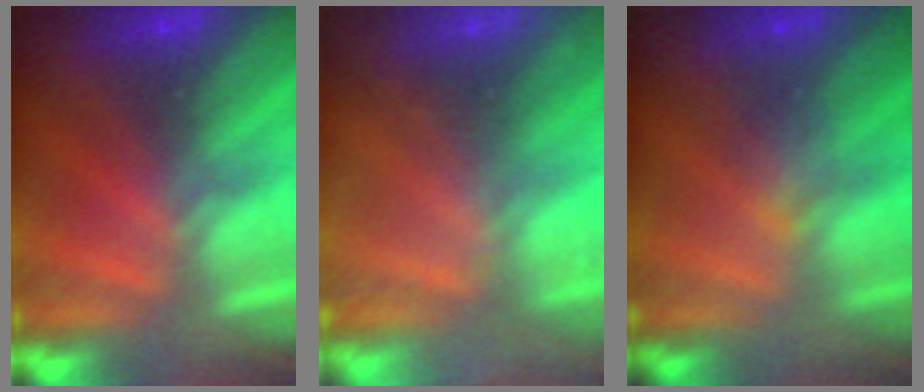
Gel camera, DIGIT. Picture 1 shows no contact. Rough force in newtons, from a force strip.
{"total": 2.3}
{"total": 2.9}